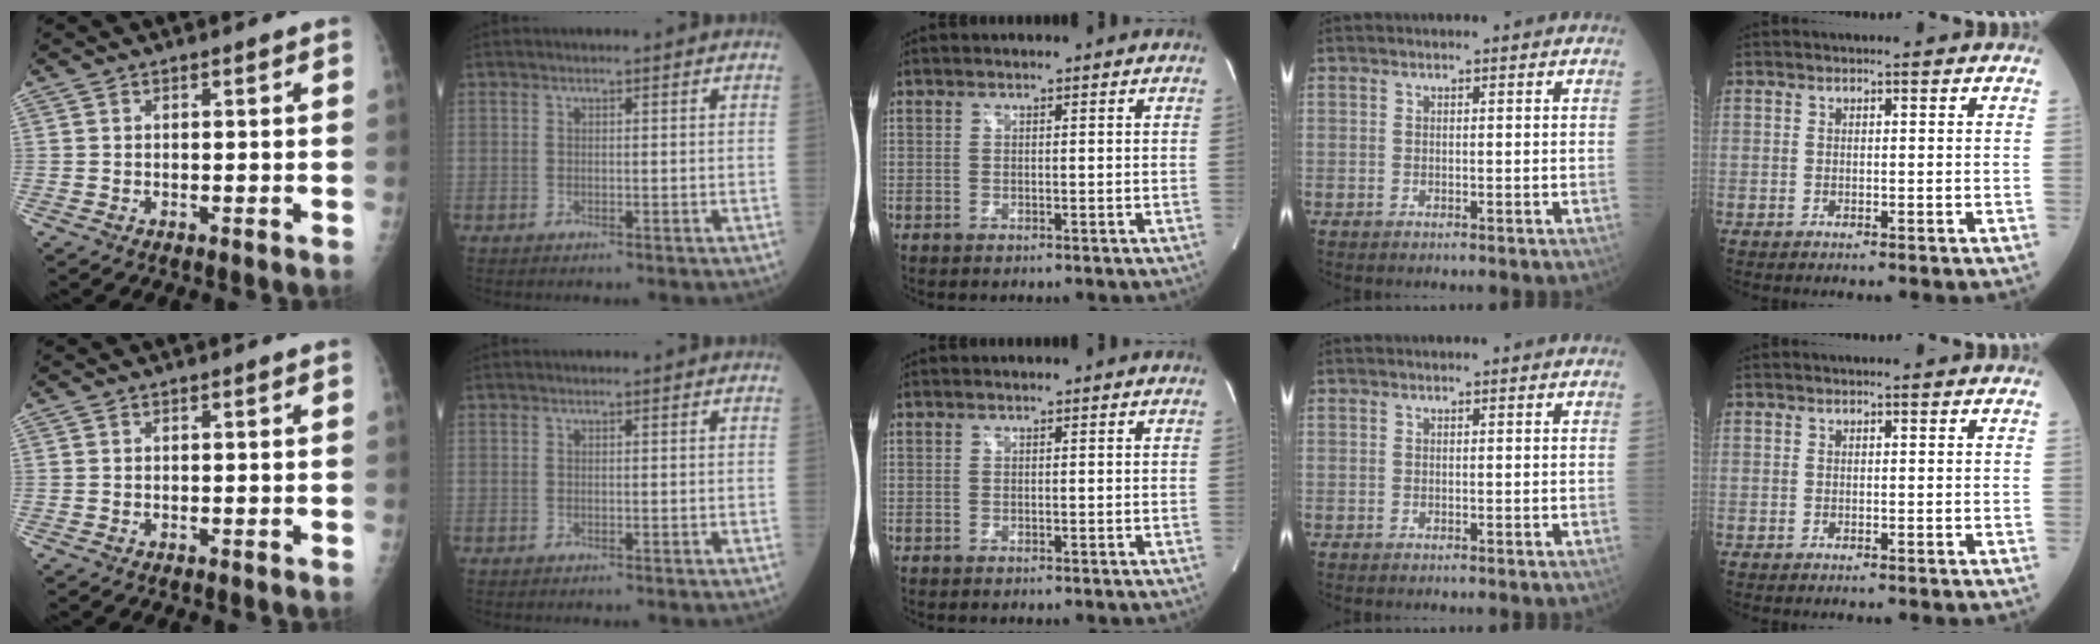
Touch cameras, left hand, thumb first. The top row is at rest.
{}